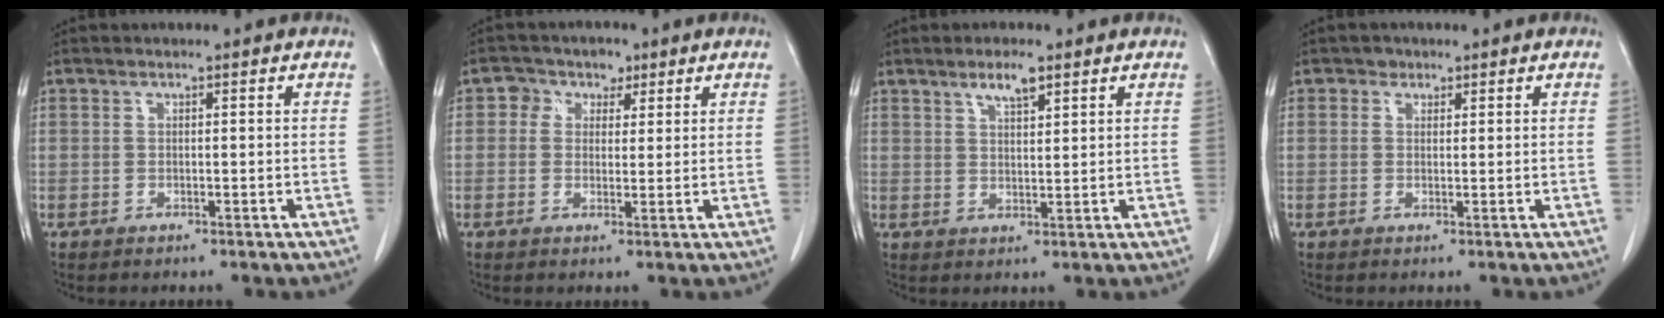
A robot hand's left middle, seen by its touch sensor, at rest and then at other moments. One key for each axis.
{"total": 4.0, "fx": 1.8, "fy": 3.3, "fz": 1.2, "tx": -0.017, "ty": 0.017, "tz": 0.028}
{"total": 3.7, "fx": 2.6, "fy": 0.7, "fz": 2.6, "tx": -0.049, "ty": 0.000, "tz": 0.046}
{"total": 1.4, "fx": 0.8, "fy": 1.1, "fz": 0.2, "tx": 0.001, "ty": -0.003, "tz": 0.008}